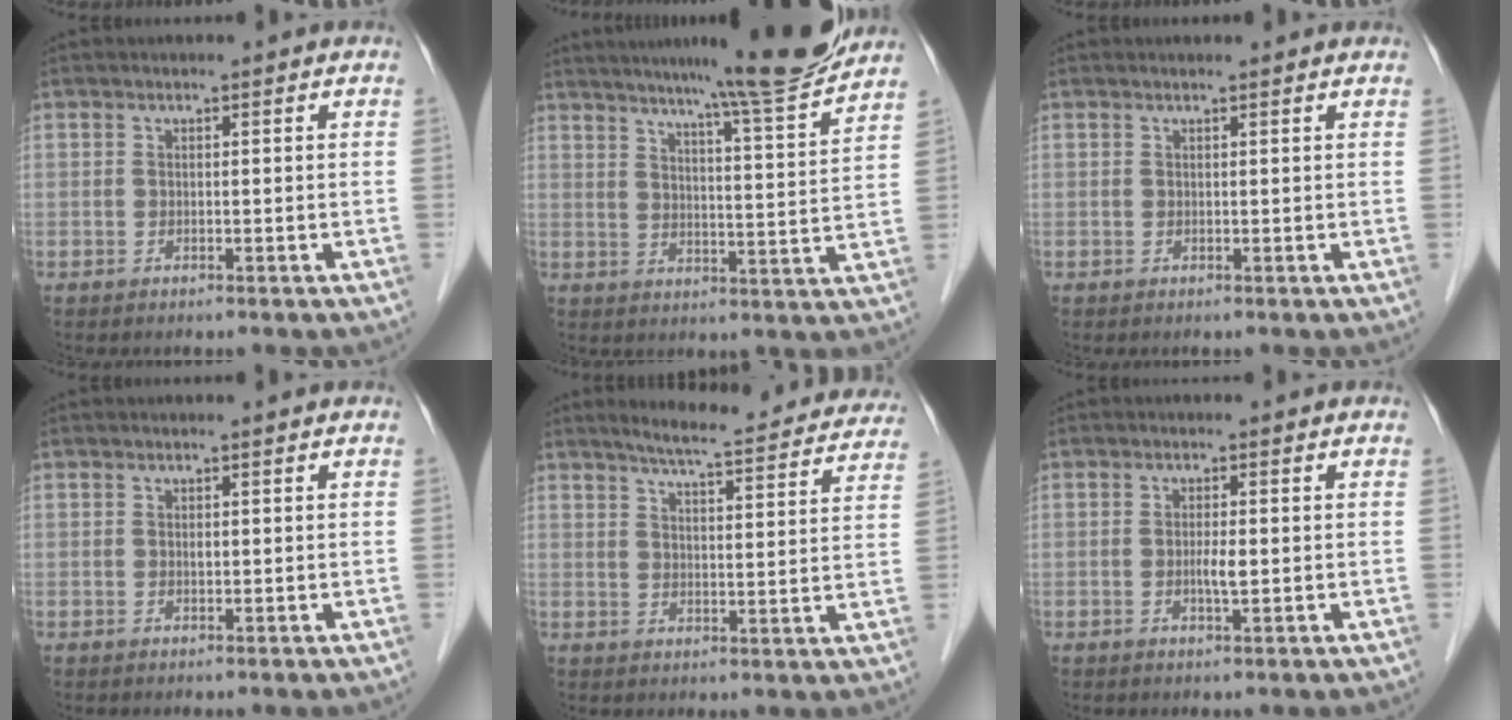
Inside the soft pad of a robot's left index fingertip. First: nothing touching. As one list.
[{"total": 14.6, "force": [12.8, -1.3, 6.9], "torque": [-0.107, -0.021, 0.173]}, {"total": 1.9, "force": [1.8, 0.1, 0.5], "torque": [-0.014, 0.011, 0.019]}, {"total": 0.5, "force": [0.2, 0.2, 0.4], "torque": [-0.009, 0.001, 0.003]}, {"total": 19.8, "force": [18.1, 2.6, 7.5], "torque": [-0.097, -0.020, 0.218]}, {"total": 2.1, "force": [-0.2, 0.3, 2.0], "torque": [-0.041, -0.002, -0.002]}]